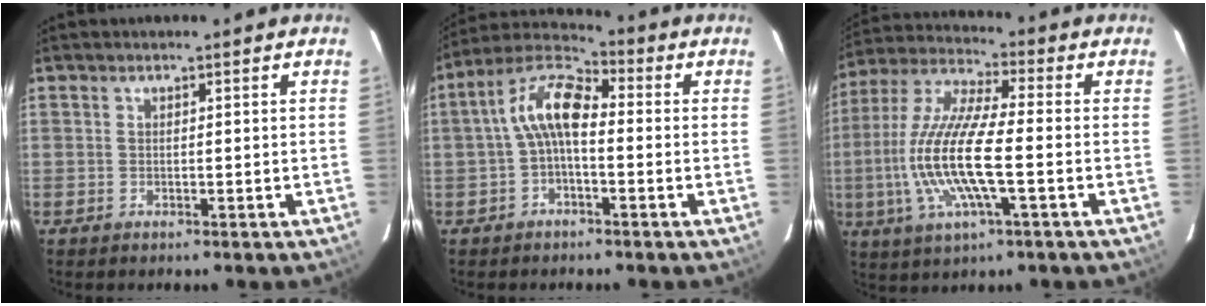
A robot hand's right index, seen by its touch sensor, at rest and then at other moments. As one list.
[{"total": 8.2, "force": [-0.6, 3.8, 7.2], "torque": [-0.152, 0.029, -0.018]}, {"total": 16.4, "force": [-3.0, 3.3, 15.8], "torque": [-0.321, -0.009, -0.060]}]